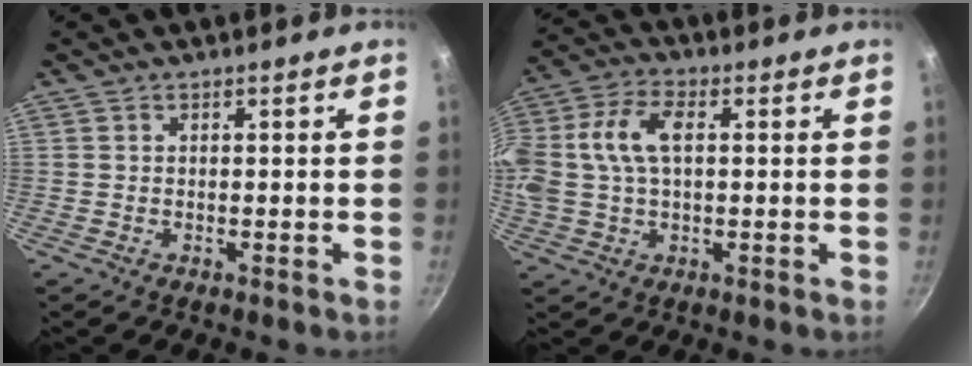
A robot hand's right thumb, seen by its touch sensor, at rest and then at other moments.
{"total": 14.4, "force": [2.0, 8.6, 11.3], "torque": [-0.237, 0.024, 0.024]}